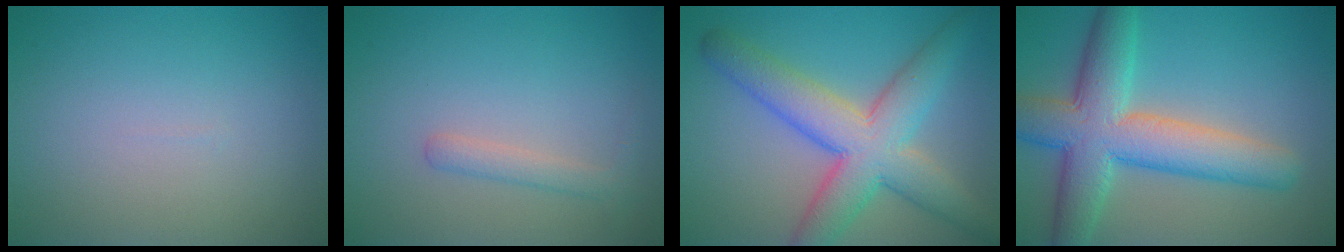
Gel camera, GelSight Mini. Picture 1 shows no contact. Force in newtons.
{"total": 1.6, "press": 1.6, "slide": 0.1}
{"total": 8.2, "press": 8.2, "slide": 0.2}
{"total": 8.9, "press": 8.8, "slide": 0.3}